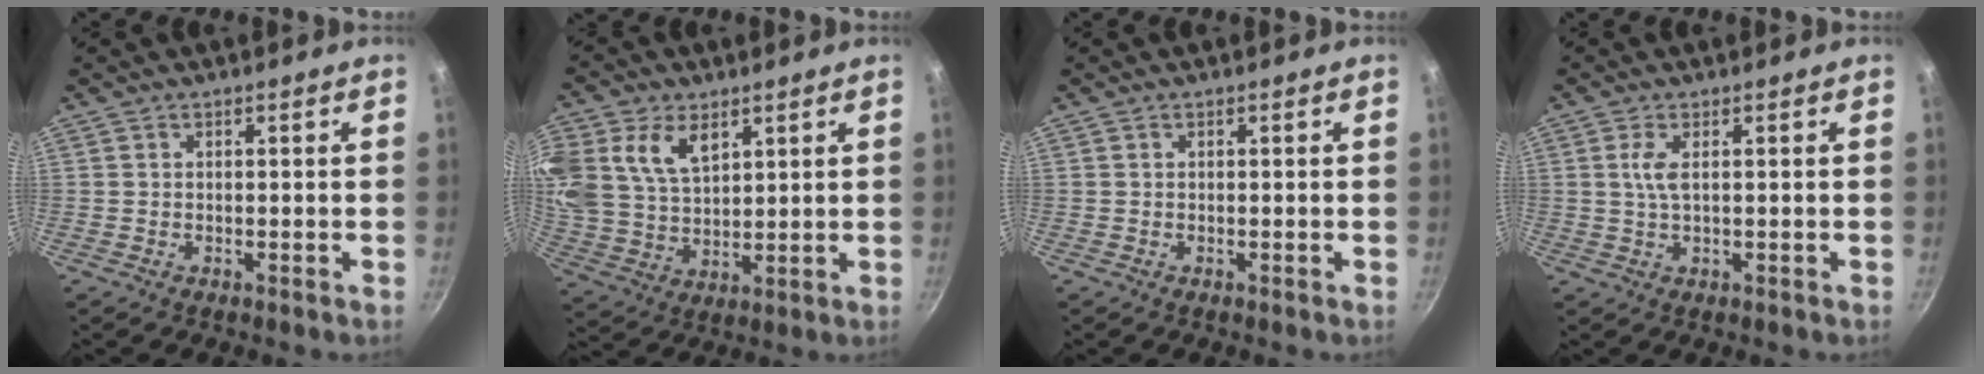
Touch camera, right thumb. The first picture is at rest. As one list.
[{"total": 14.4, "force": [6.1, 9.6, 8.9], "torque": [-0.183, -0.011, 0.125]}, {"total": 0.0}, {"total": 3.0, "force": [0.7, 1.0, 2.7], "torque": [-0.064, 0.001, 0.016]}]